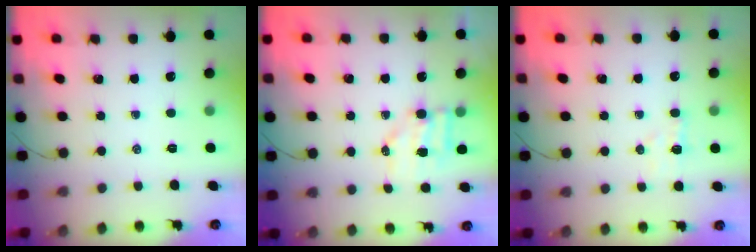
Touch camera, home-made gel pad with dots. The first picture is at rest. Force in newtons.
{"total": 6.3, "press": 6.2, "slide": 0.7}
{"total": 5.2, "press": 5.1, "slide": 1.0}